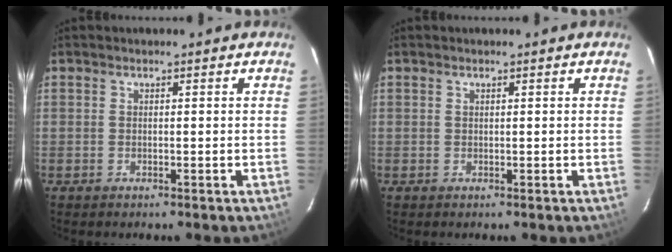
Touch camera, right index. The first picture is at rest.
{"total": 0.0}